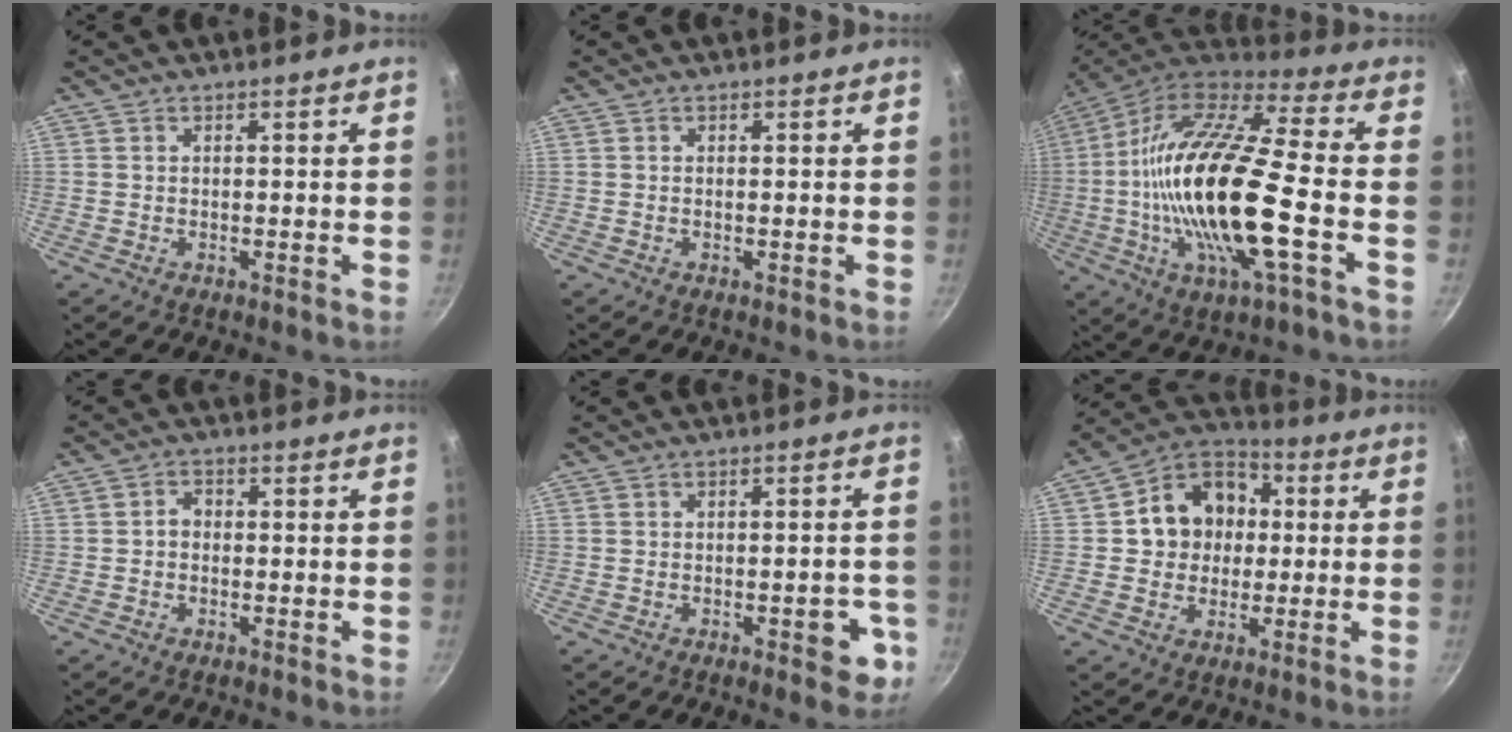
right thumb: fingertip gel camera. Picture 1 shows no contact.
{"total": 0.0}
{"total": 25.9, "force": [-4.1, 7.0, 24.6], "torque": [-0.463, 0.013, -0.089]}
{"total": 2.2, "force": [-0.4, 1.8, 1.2], "torque": [-0.011, 0.011, -0.010]}
{"total": 5.8, "force": [-2.2, 2.6, 4.7], "torque": [-0.035, 0.013, -0.026]}
{"total": 13.1, "force": [1.3, 11.2, 6.7], "torque": [-0.069, 0.024, 0.004]}